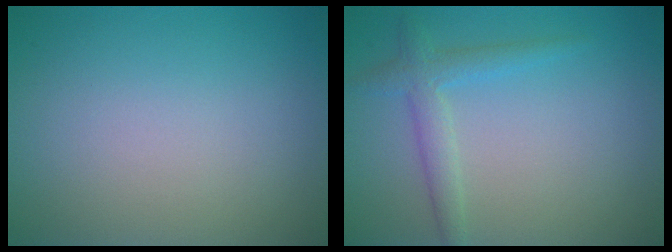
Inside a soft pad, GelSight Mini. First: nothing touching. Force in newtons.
{"total": 2.3, "press": 2.3, "slide": 0.0}